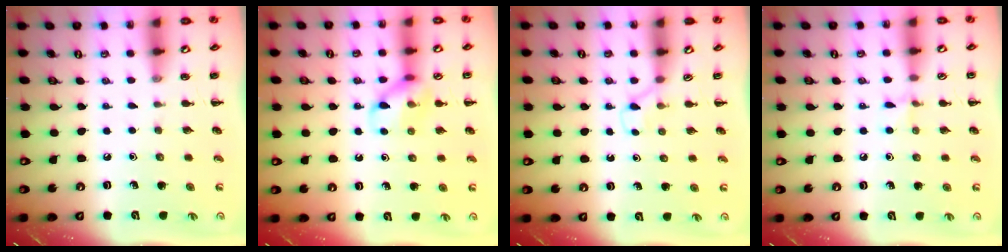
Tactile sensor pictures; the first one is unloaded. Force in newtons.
{"total": 10.7, "press": 10.7, "slide": 0.9}
{"total": 2.9, "press": 2.7, "slide": 1.0}
{"total": 5.3, "press": 5.0, "slide": 1.9}